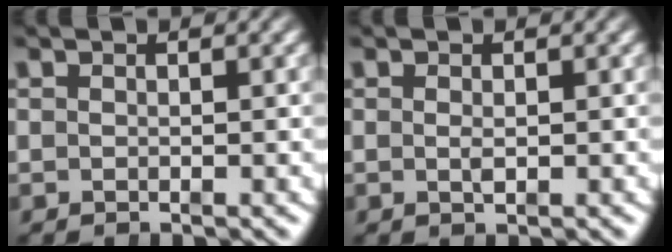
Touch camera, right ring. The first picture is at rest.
{"total": 0.7, "force": [-0.1, 0.1, 0.7], "torque": [-0.012, -0.006, 0.001]}